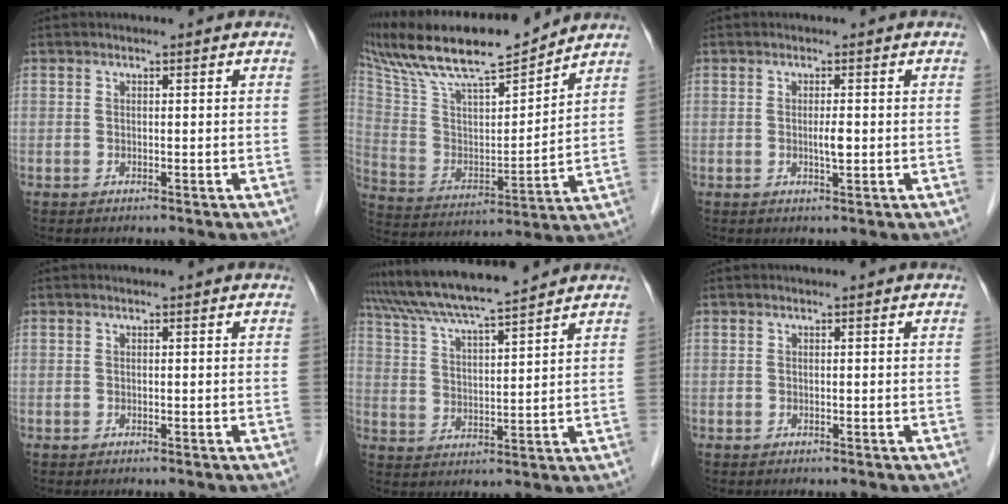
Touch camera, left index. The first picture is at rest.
{"total": 20.2, "force": [17.8, 2.4, 9.3], "torque": [-0.183, 0.016, 0.318]}
{"total": 1.5, "force": [0.0, 0.2, 1.5], "torque": [-0.027, -0.002, 0.000]}
{"total": 0.0}
{"total": 11.8, "force": [10.8, -0.5, 4.8], "torque": [-0.096, 0.020, 0.188]}
{"total": 0.0}